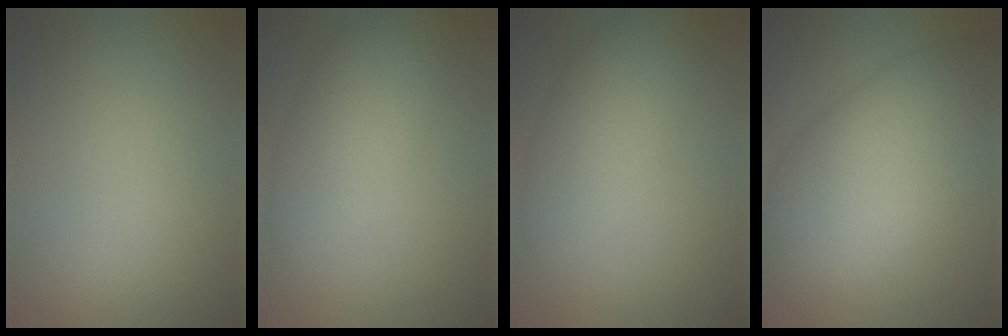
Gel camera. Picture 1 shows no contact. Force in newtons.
{"total": 5.3, "press": 5.3, "slide": 0.1}
{"total": 5.3, "press": 5.3, "slide": 0.1}
{"total": 10.7, "press": 10.7, "slide": 0.5}